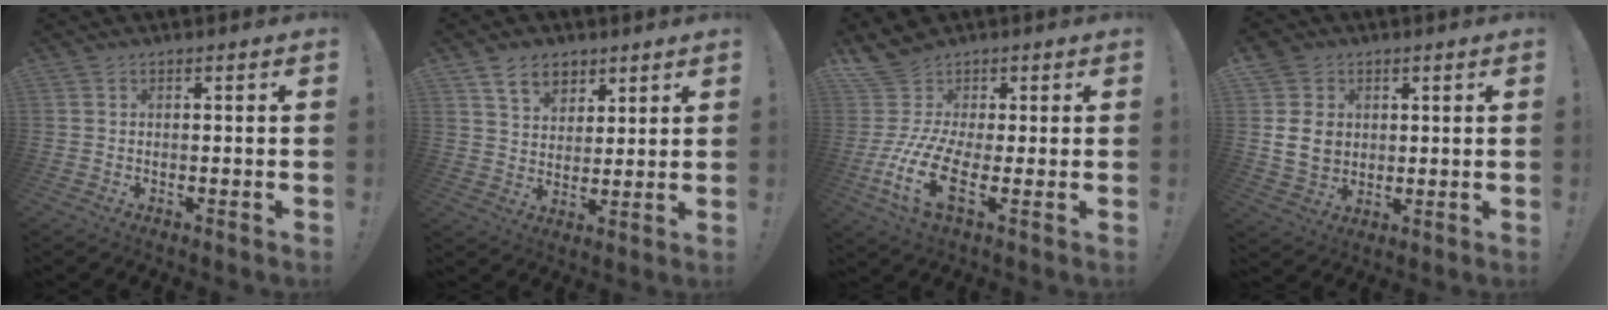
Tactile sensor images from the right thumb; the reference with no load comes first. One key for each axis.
{"total": 9.4, "fx": 5.8, "fy": 6.4, "fz": 3.5, "tx": -0.052, "ty": -0.030, "tz": 0.112}
{"total": 14.3, "fx": -0.3, "fy": 8.4, "fz": 11.5, "tx": -0.248, "ty": -0.020, "tz": 0.000}
{"total": 9.5, "fx": 2.1, "fy": 8.1, "fz": 4.3, "tx": -0.074, "ty": -0.010, "tz": 0.046}